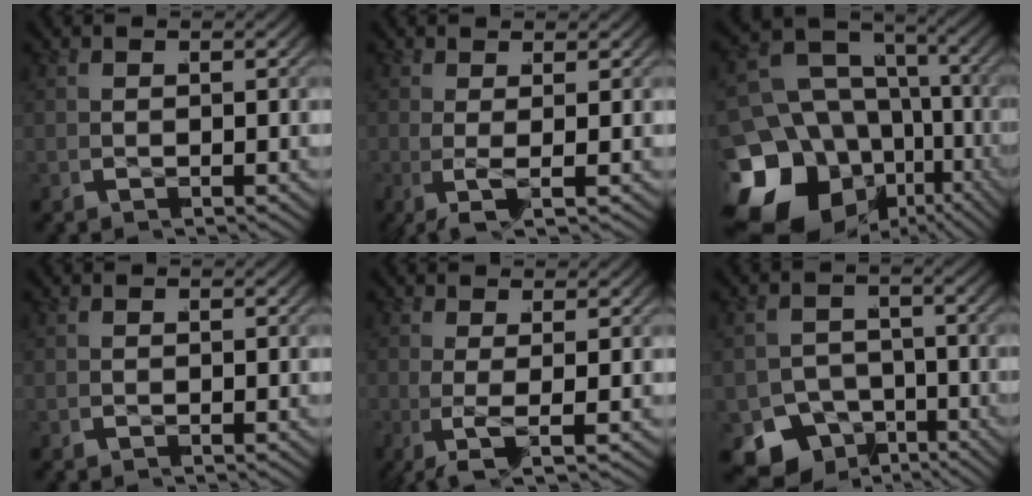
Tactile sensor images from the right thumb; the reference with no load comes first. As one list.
[{"total": 2.3, "force": [-0.2, 0.2, 2.3], "torque": [-0.060, -0.008, -0.001]}, {"total": 18.8, "force": [-5.0, 14.3, 11.1], "torque": [-0.237, -0.068, -0.068]}, {"total": 0.0}, {"total": 3.3, "force": [-0.4, 0.5, 3.2], "torque": [-0.077, -0.012, -0.004]}, {"total": 11.4, "force": [-6.1, 8.8, 3.8], "torque": [-0.079, -0.063, -0.090]}]